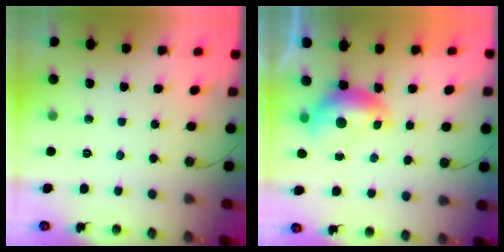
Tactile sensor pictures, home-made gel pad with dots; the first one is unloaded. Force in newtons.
{"total": 1.0, "press": 0.7, "slide": 0.7}